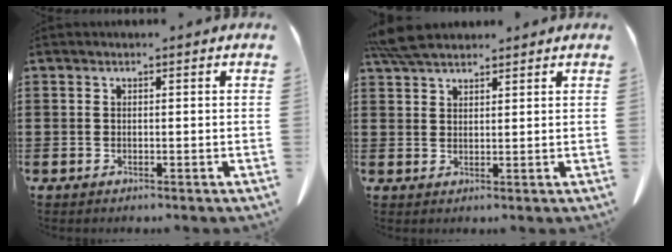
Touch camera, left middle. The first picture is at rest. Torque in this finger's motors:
{"motor_torque": [0.99, -0.94, 0.28, 0.10]}